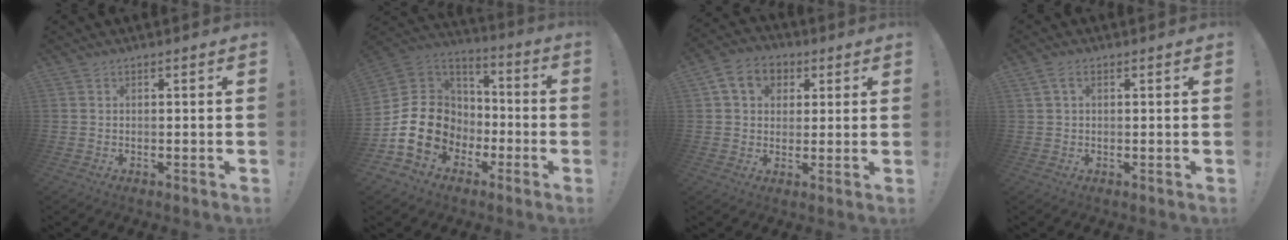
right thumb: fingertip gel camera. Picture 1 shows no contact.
{"total": 18.5, "force": [-4.1, 15.5, 9.2], "torque": [-0.156, 0.027, -0.047]}
{"total": 9.9, "force": [3.8, 7.9, 4.6], "torque": [-0.070, -0.002, 0.074]}
{"total": 2.7, "force": [1.1, 1.7, 1.9], "torque": [-0.033, 0.005, 0.019]}